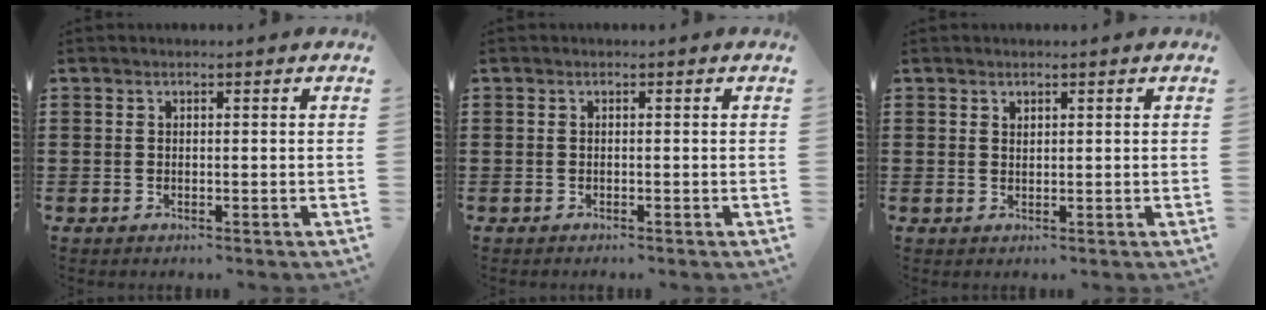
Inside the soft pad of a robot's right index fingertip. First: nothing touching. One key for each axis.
{"total": 0.0}
{"total": 0.8, "fx": 0.7, "fy": 0.4, "fz": 0.1, "tx": -0.003, "ty": 0.003, "tz": 0.014}